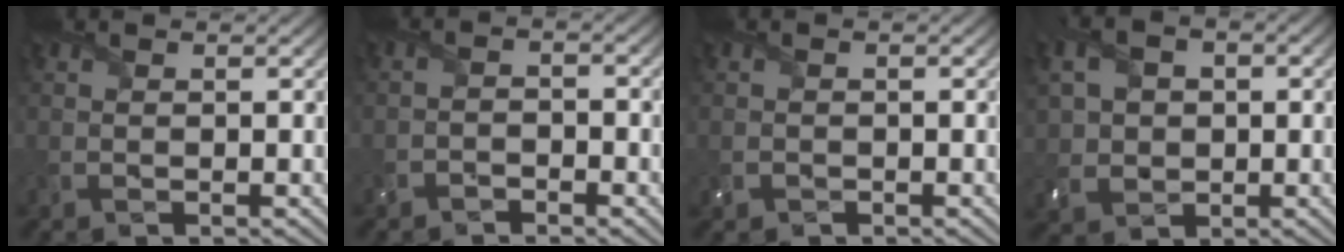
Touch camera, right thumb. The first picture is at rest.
{"total": 2.2, "force": [-2.0, 0.9, 0.6], "torque": [0.002, 0.005, -0.039]}
{"total": 0.9, "force": [-0.7, 0.7, 0.0], "torque": [-0.001, -0.004, -0.015]}
{"total": 6.7, "force": [0.9, 5.4, 3.8], "torque": [-0.122, 0.006, 0.020]}